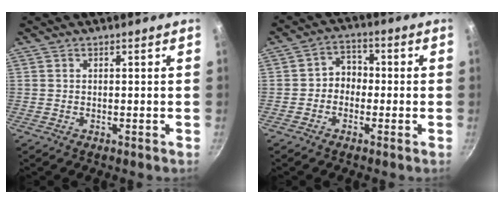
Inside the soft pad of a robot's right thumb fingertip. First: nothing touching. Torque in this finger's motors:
{"motor_torque": [-0.38, -0.04, 0.48, 0.04, 0.08]}